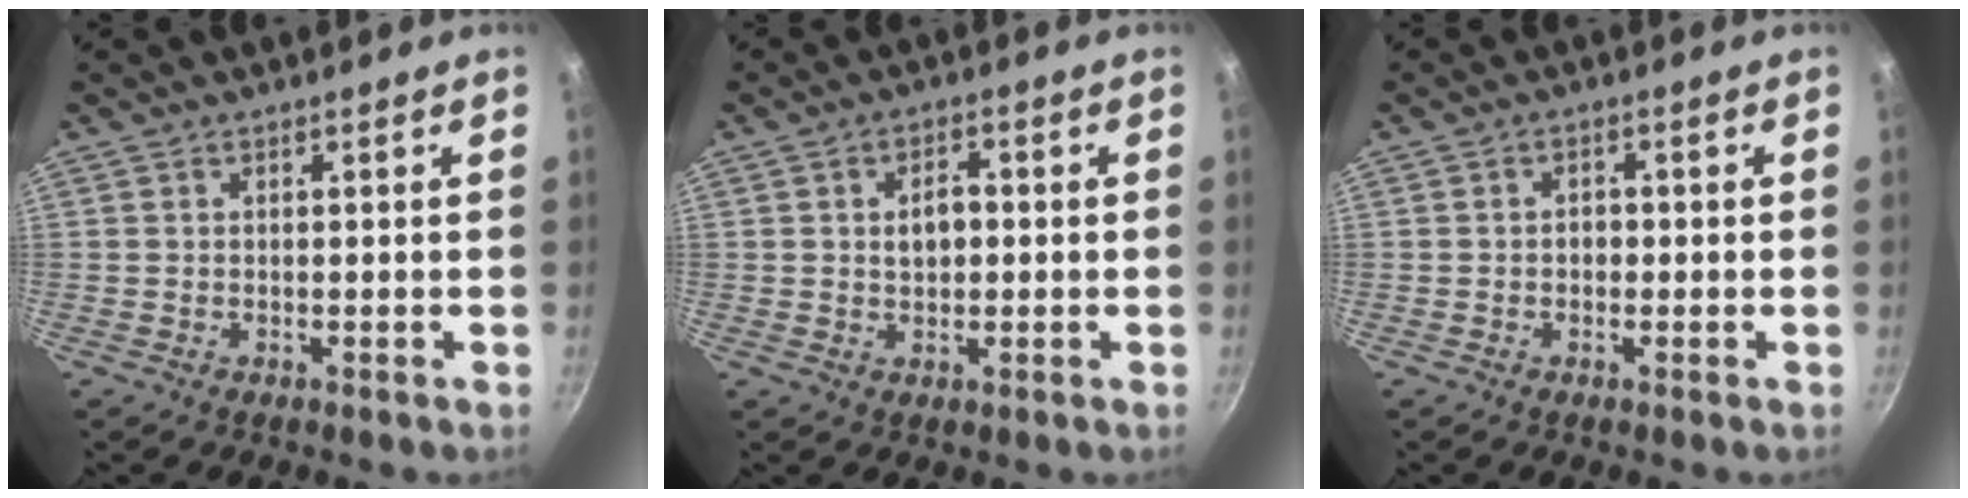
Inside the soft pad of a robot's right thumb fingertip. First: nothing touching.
{"total": 4.6, "force": [0.2, 3.0, 3.5], "torque": [-0.037, 0.010, 0.002]}
{"total": 2.1, "force": [-0.2, 1.7, 1.3], "torque": [-0.014, 0.007, -0.006]}